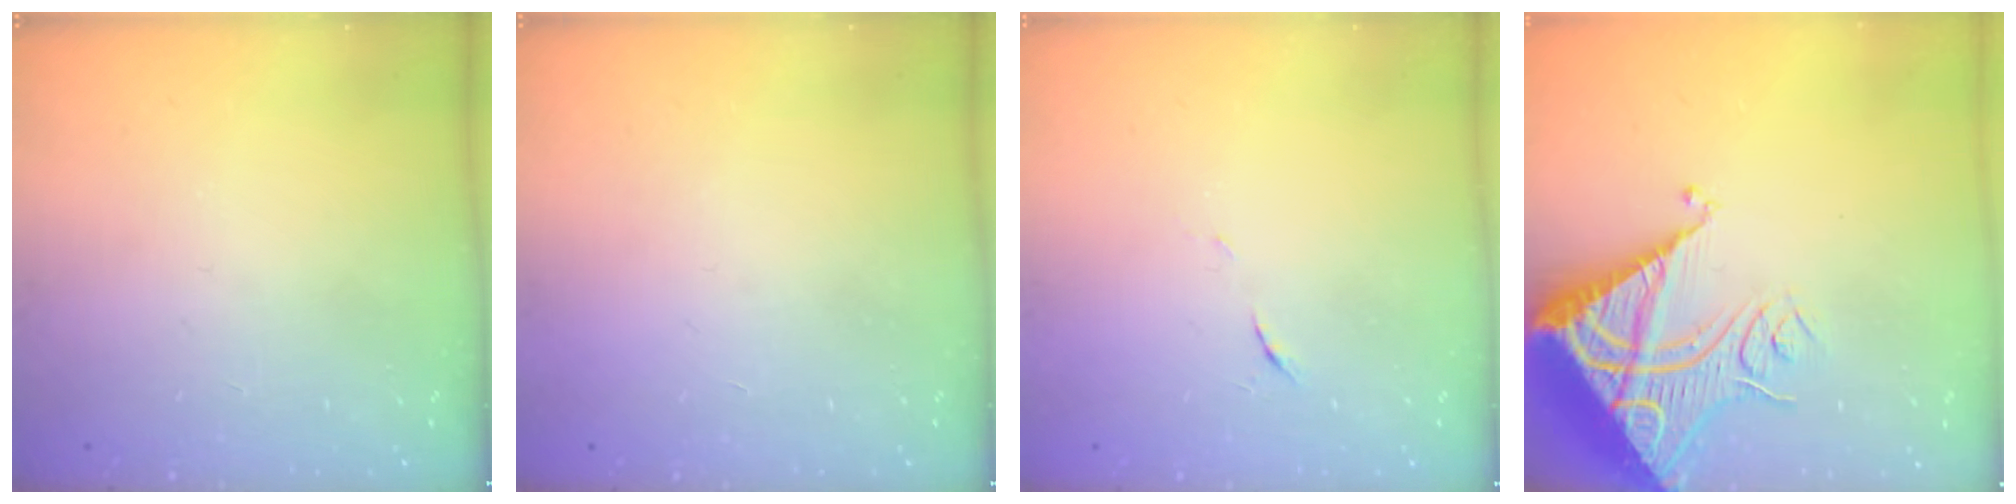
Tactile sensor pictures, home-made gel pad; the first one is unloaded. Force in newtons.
{"total": 1.6, "press": 1.6, "slide": 0.1}
{"total": 4.3, "press": 4.1, "slide": 1.2}
{"total": 13.7, "press": 13.7, "slide": 1.3}